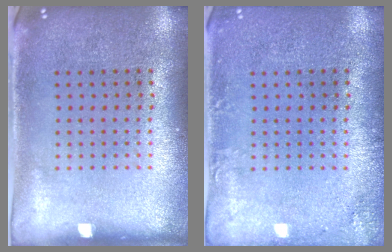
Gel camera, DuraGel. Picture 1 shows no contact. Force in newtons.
{"total": 1.5, "press": 1.5, "slide": 0.1}